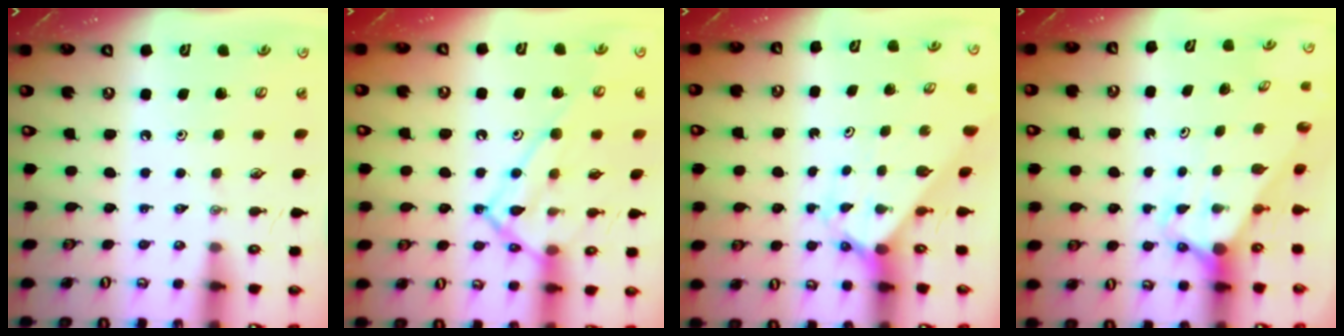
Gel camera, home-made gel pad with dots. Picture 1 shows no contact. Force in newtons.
{"total": 15.9, "press": 15.9, "slide": 1.3}
{"total": 2.0, "press": 2.0, "slide": 0.2}
{"total": 2.6, "press": 2.6, "slide": 0.1}